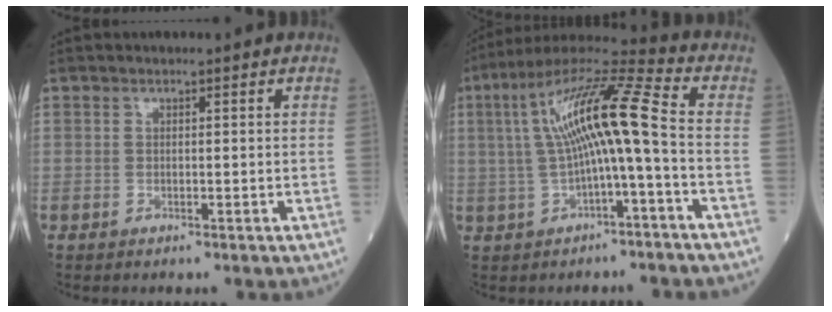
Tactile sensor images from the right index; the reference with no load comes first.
{"total": 13.2, "force": [0.2, 1.0, 13.2], "torque": [-0.243, 0.041, 0.000]}